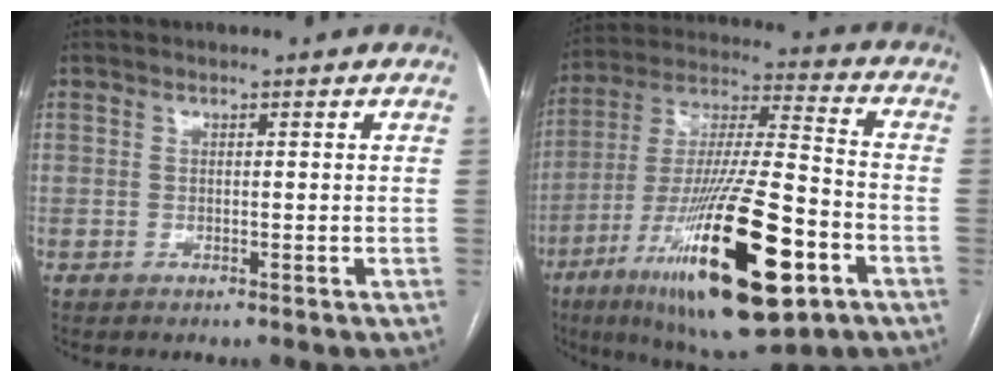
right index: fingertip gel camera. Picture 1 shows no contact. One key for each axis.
{"total": 26.7, "fx": -11.5, "fy": 5.3, "fz": 23.5, "tx": -0.422, "ty": -0.034, "tz": -0.186}